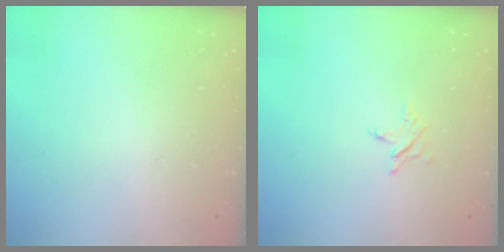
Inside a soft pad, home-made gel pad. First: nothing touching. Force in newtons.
{"total": 2.8, "press": 2.8, "slide": 0.1}